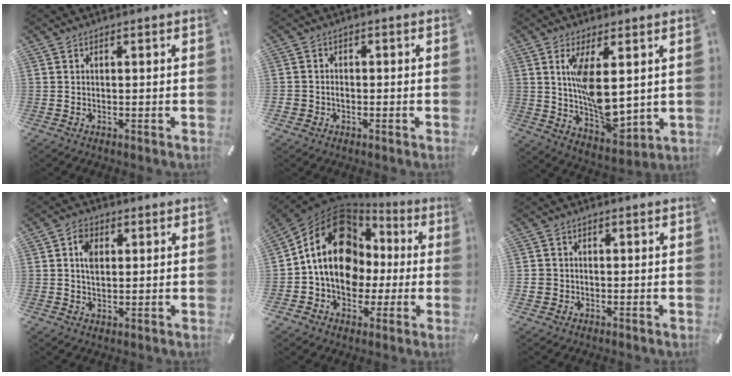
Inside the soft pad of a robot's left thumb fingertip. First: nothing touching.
{"total": 2.6, "force": [-0.9, 2.4, 0.7], "torque": [-0.014, 0.005, -0.019]}
{"total": 12.3, "force": [2.8, 6.1, 10.3], "torque": [-0.186, -0.020, 0.051]}
{"total": 4.9, "force": [1.1, 3.6, 3.1], "torque": [-0.050, 0.004, 0.015]}
{"total": 18.0, "force": [1.8, 14.6, 10.3], "torque": [-0.183, -0.008, 0.033]}
{"total": 3.1, "force": [-0.7, 3.0, 0.7], "torque": [-0.012, 0.006, -0.014]}